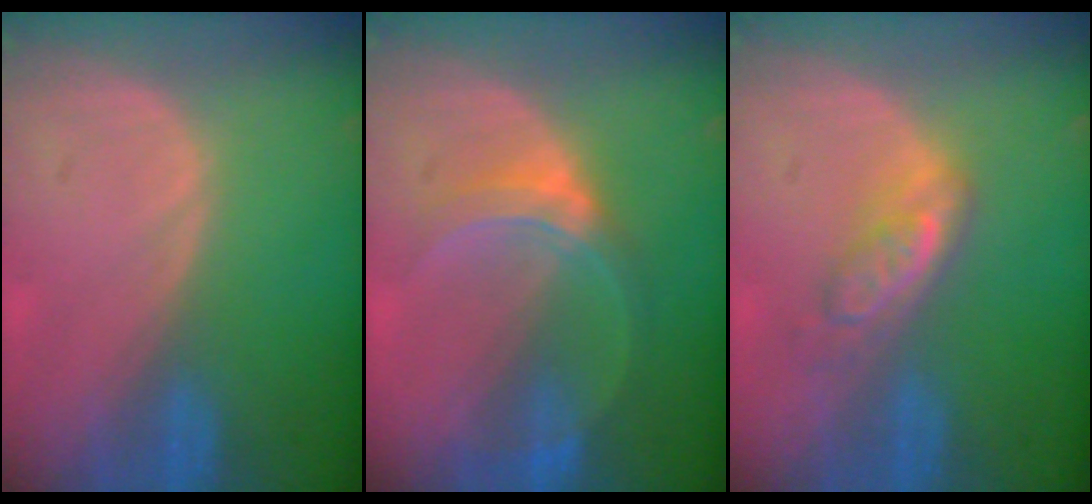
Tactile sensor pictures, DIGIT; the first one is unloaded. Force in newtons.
{"total": 5.3, "press": 5.3, "slide": 0.5}
{"total": 5.0, "press": 4.6, "slide": 1.9}